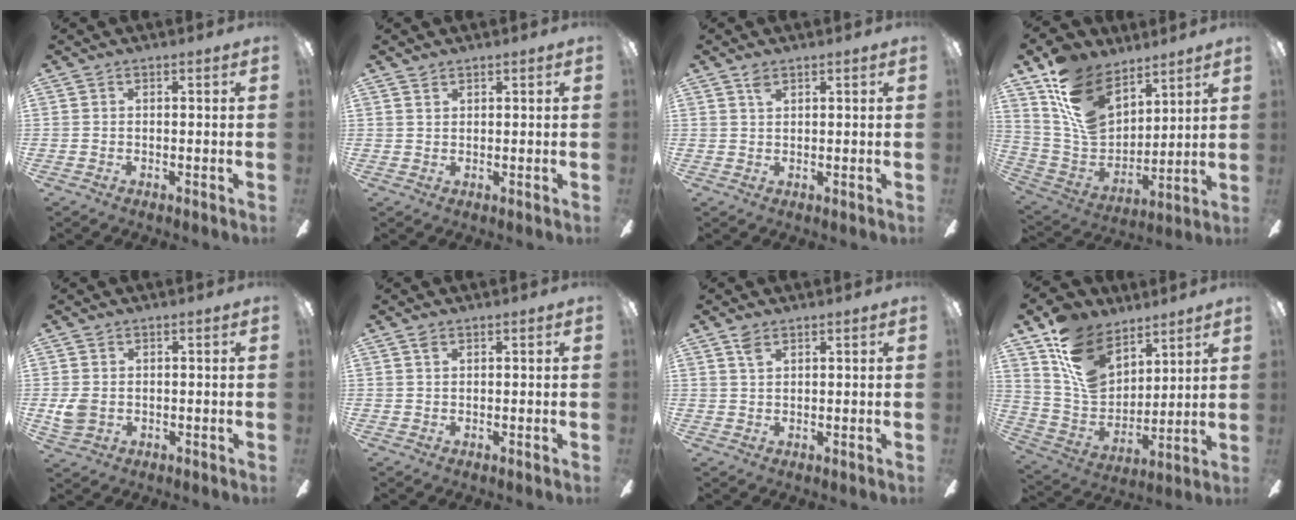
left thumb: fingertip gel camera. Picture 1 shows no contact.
{"total": 1.3, "force": [1.1, 0.6, 0.2], "torque": [-0.006, 0.001, 0.021]}
{"total": 1.8, "force": [1.3, 0.7, 1.0], "torque": [-0.024, 0.001, 0.024]}
{"total": 17.2, "force": [10.8, 10.5, 8.4], "torque": [-0.169, -0.048, 0.211]}
{"total": 3.9, "force": [0.3, 3.2, 2.3], "torque": [-0.039, 0.002, 0.007]}
{"total": 1.4, "force": [0.9, 0.7, 0.7], "torque": [-0.018, 0.002, 0.016]}
{"total": 2.5, "force": [1.7, 1.1, 1.4], "torque": [-0.033, 0.002, 0.032]}
{"total": 16.0, "force": [9.9, 10.2, 7.2], "torque": [-0.147, -0.045, 0.197]}